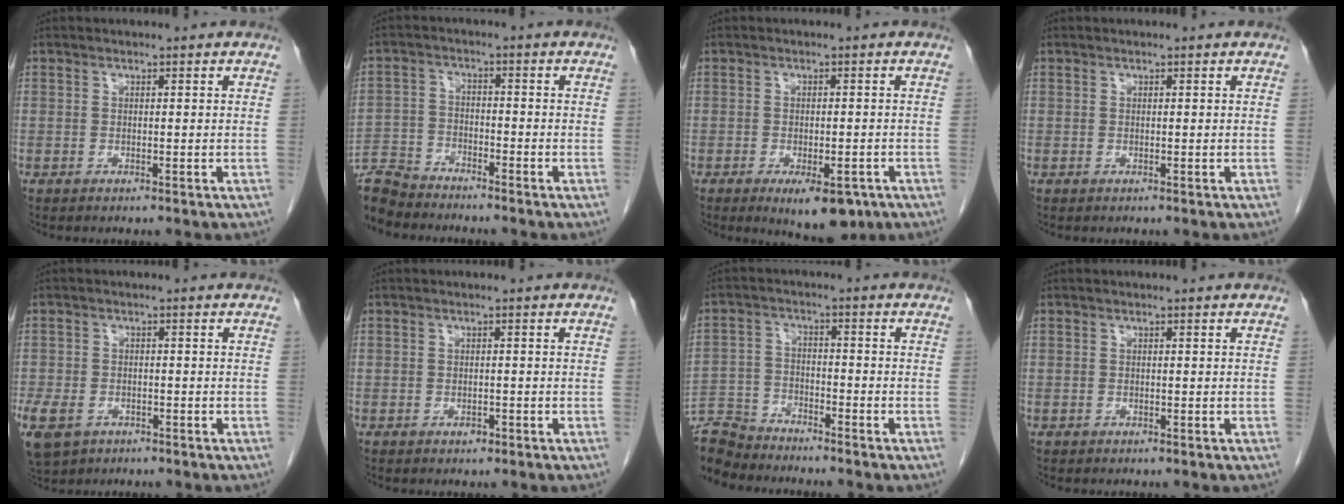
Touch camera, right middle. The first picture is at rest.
{"total": 7.9, "force": [-7.6, 1.6, 0.9], "torque": [-0.023, -0.004, -0.150]}
{"total": 7.4, "force": [-4.4, 2.8, 5.2], "torque": [-0.064, -0.007, -0.055]}
{"total": 0.0}
{"total": 11.1, "force": [-5.5, 8.1, 5.1], "torque": [-0.149, -0.008, -0.082]}
{"total": 0.9, "force": [-0.6, 0.6, 0.4], "torque": [-0.006, 0.002, -0.006]}
{"total": 8.2, "force": [-8.1, 1.4, 0.6], "torque": [-0.018, -0.001, -0.161]}
{"total": 0.0}